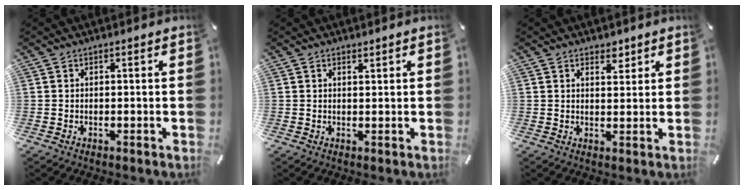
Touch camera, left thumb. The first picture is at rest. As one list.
[{"total": 0.9, "force": [0.8, 0.4, 0.3], "torque": [-0.005, 0.000, 0.015]}, {"total": 2.8, "force": [2.1, 1.7, 0.9], "torque": [0.003, -0.011, 0.033]}]